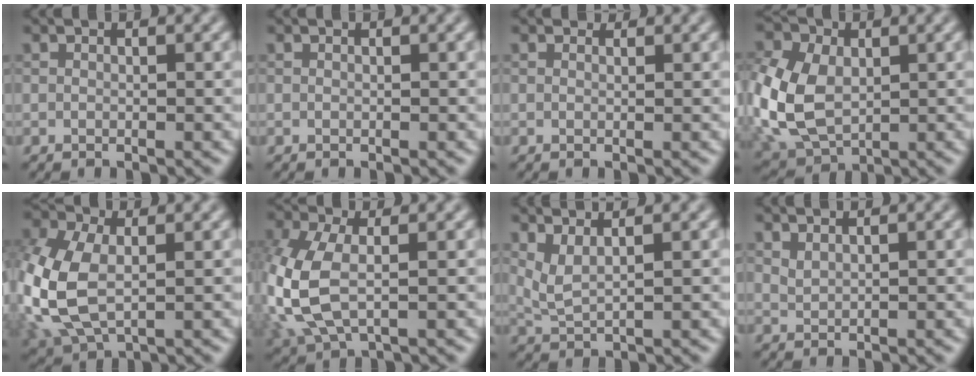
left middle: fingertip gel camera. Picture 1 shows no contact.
{"total": 0.0}
{"total": 0.9, "force": [0.8, 0.3, 0.1], "torque": [-0.004, -0.005, 0.006]}
{"total": 10.0, "force": [-0.4, 7.2, 6.9], "torque": [-0.190, -0.005, -0.012]}
{"total": 8.2, "force": [-0.5, 5.4, 6.1], "torque": [-0.167, -0.008, -0.008]}
{"total": 6.5, "force": [-0.3, 3.8, 5.3], "torque": [-0.142, -0.004, -0.005]}
{"total": 2.2, "force": [1.4, 0.6, 1.6], "torque": [-0.034, -0.005, 0.031]}
{"total": 0.9, "force": [0.8, 0.2, 0.3], "torque": [-0.011, -0.001, 0.019]}